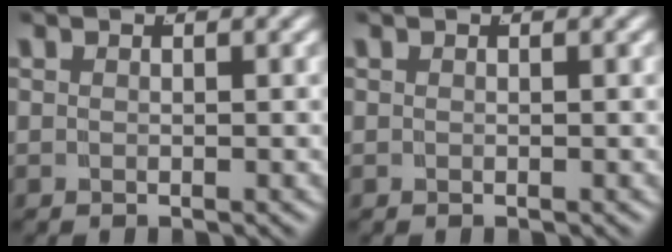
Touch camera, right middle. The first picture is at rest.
{"total": 0.0}